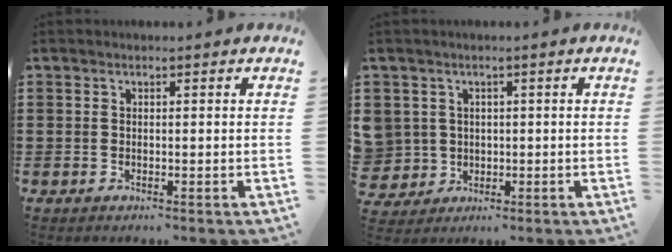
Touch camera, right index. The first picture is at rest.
{"total": 3.7, "force": [0.3, 3.7, 0.1], "torque": [-0.026, 0.011, 0.002]}